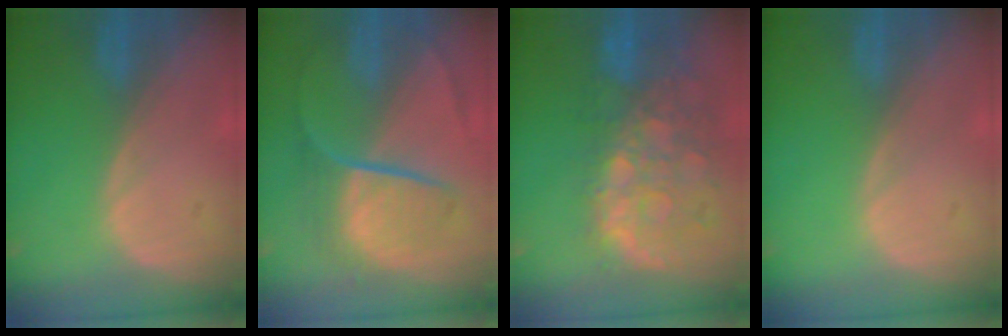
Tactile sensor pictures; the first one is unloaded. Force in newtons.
{"total": 9.3, "press": 7.7, "slide": 5.2}
{"total": 11.7, "press": 9.9, "slide": 6.3}
{"total": 0.0}